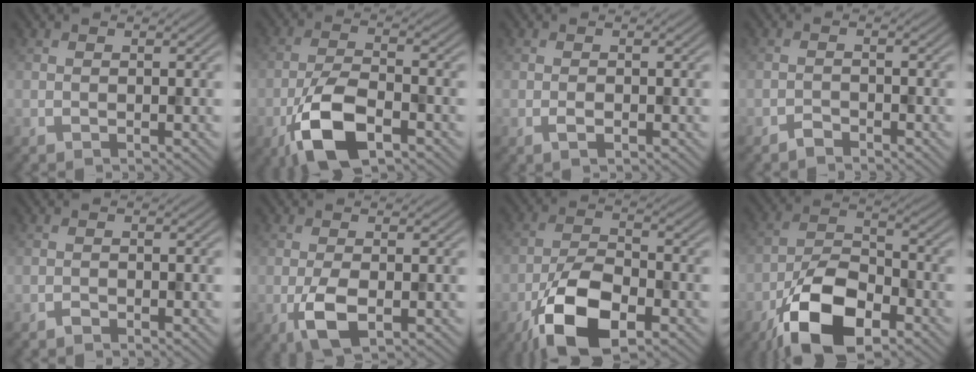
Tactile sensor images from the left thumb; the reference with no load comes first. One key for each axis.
{"total": 9.6, "fx": -4.8, "fy": 3.8, "fz": 7.4, "tx": -0.151, "ty": -0.002, "tz": -0.100}
{"total": 1.1, "fx": -0.5, "fy": 0.4, "fz": 0.9, "tx": -0.021, "ty": -0.001, "tz": -0.010}
{"total": 1.3, "fx": -1.2, "fy": 0.3, "fz": 0.3, "tx": -0.004, "ty": 0.002, "tz": -0.027}
{"total": 0.6, "fx": -0.6, "fy": 0.2, "fz": 0.2, "tx": -0.002, "ty": 0.002, "tz": -0.013}
{"total": 4.6, "fx": -1.4, "fy": 1.9, "fz": 4.0, "tx": -0.086, "ty": -0.005, "tz": -0.029}
{"total": 11.3, "fx": -5.7, "fy": 4.9, "fz": 8.3, "tx": -0.166, "ty": -0.007, "tz": -0.117}
{"total": 12.3, "fx": -6.9, "fy": 5.5, "fz": 8.5, "tx": -0.166, "ty": -0.006, "tz": -0.144}